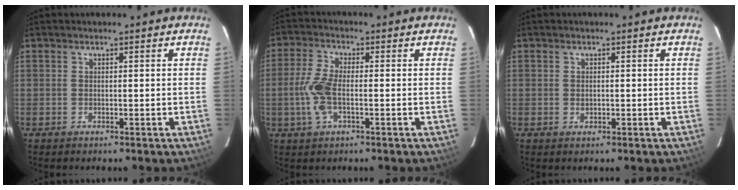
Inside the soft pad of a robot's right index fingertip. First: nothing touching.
{"total": 7.1, "force": [-1.4, 2.8, 6.3], "torque": [-0.141, 0.002, -0.030]}
{"total": 1.1, "force": [-0.1, 0.8, 0.8], "torque": [-0.013, 0.000, 0.000]}